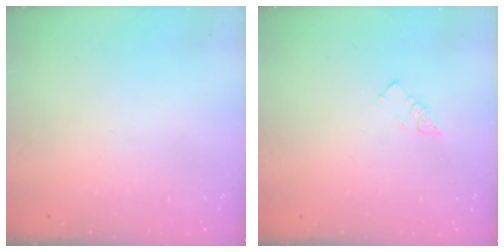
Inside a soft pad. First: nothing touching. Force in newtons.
{"total": 2.7, "press": 2.7, "slide": 0.4}